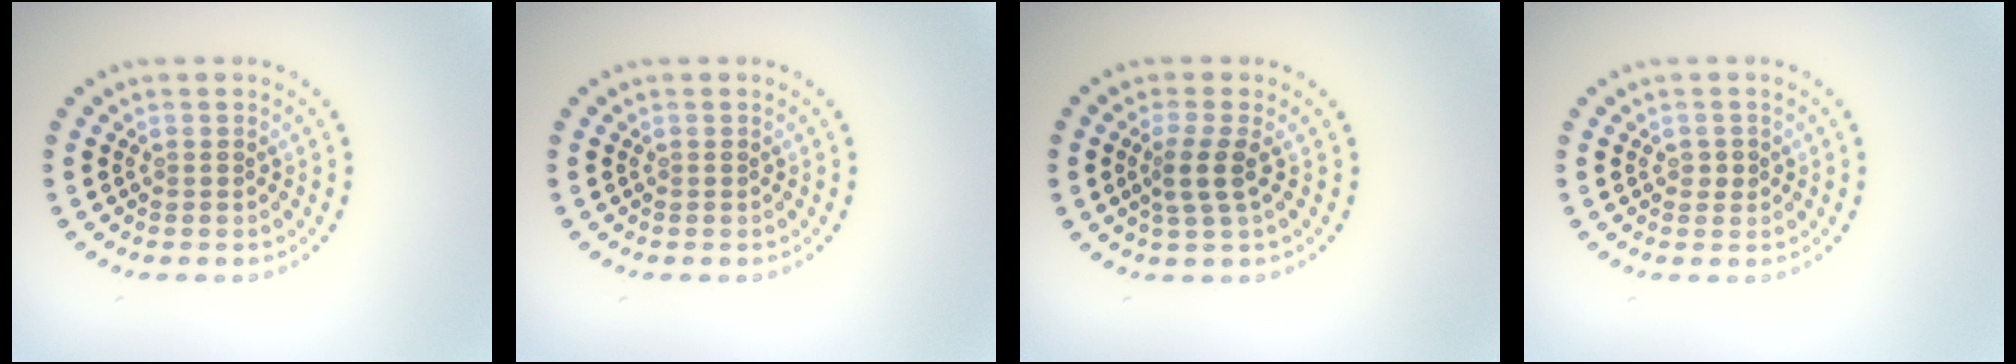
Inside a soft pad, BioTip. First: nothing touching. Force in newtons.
{"total": 0.0}
{"total": 2.3, "press": 1.9, "slide": 1.4}
{"total": 0.8, "press": 0.8, "slide": 0.1}